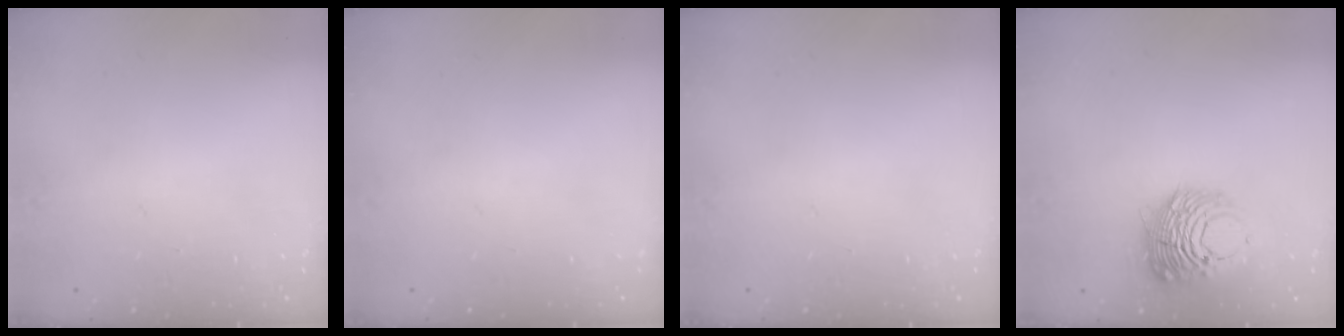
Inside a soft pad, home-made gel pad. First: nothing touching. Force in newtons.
{"total": 0.0}
{"total": 0.0}
{"total": 11.2, "press": 11.1, "slide": 0.6}